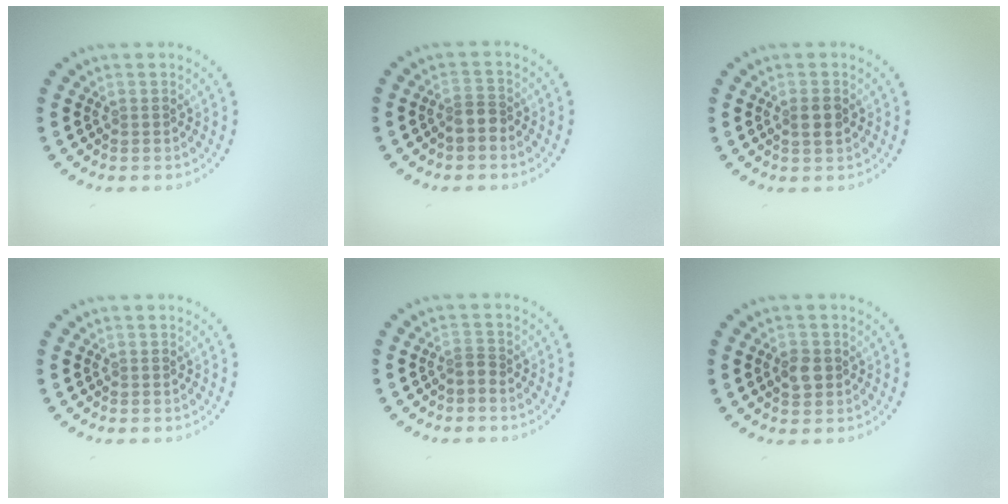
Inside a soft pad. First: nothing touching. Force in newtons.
{"total": 1.8, "press": 1.5, "slide": 1.0}
{"total": 1.7, "press": 1.7, "slide": 0.5}
{"total": 0.0}
{"total": 0.9, "press": 0.6, "slide": 0.7}
{"total": 2.0, "press": 2.0, "slide": 0.3}